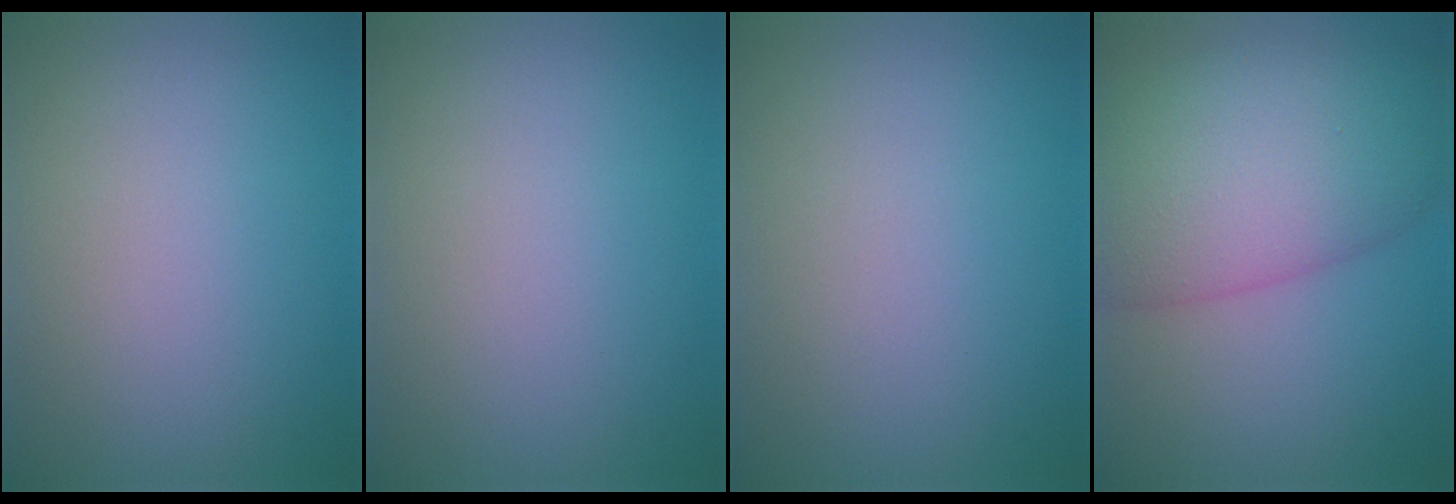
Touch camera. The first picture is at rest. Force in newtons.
{"total": 0.0}
{"total": 0.0}
{"total": 10.7, "press": 10.7, "slide": 0.6}